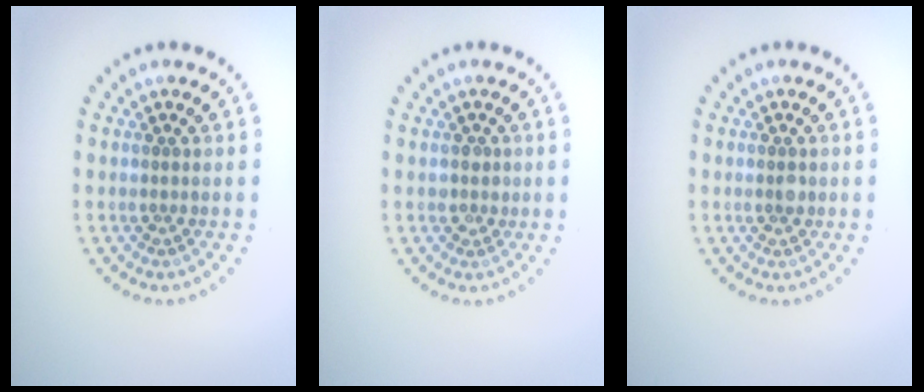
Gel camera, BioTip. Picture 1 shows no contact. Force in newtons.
{"total": 1.1, "press": 1.0, "slide": 0.5}
{"total": 0.9, "press": 0.9, "slide": 0.1}